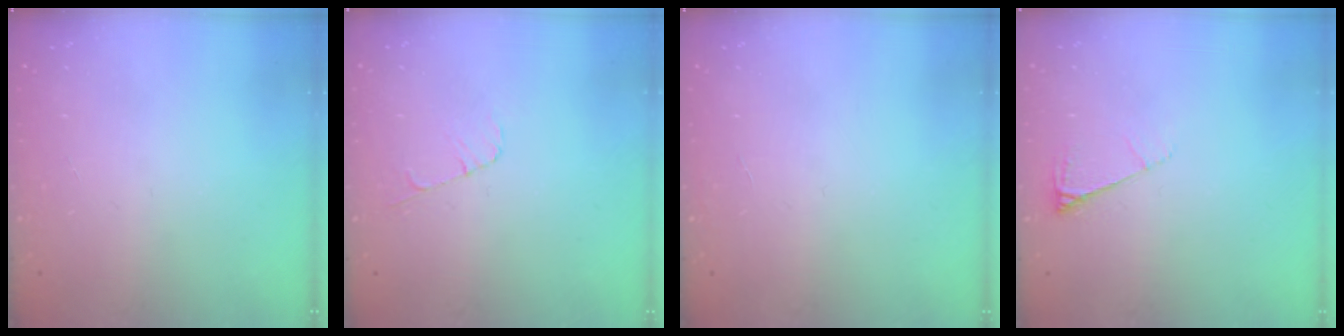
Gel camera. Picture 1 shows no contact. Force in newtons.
{"total": 4.5, "press": 4.5, "slide": 0.4}
{"total": 0.0}
{"total": 6.6, "press": 6.6, "slide": 0.4}